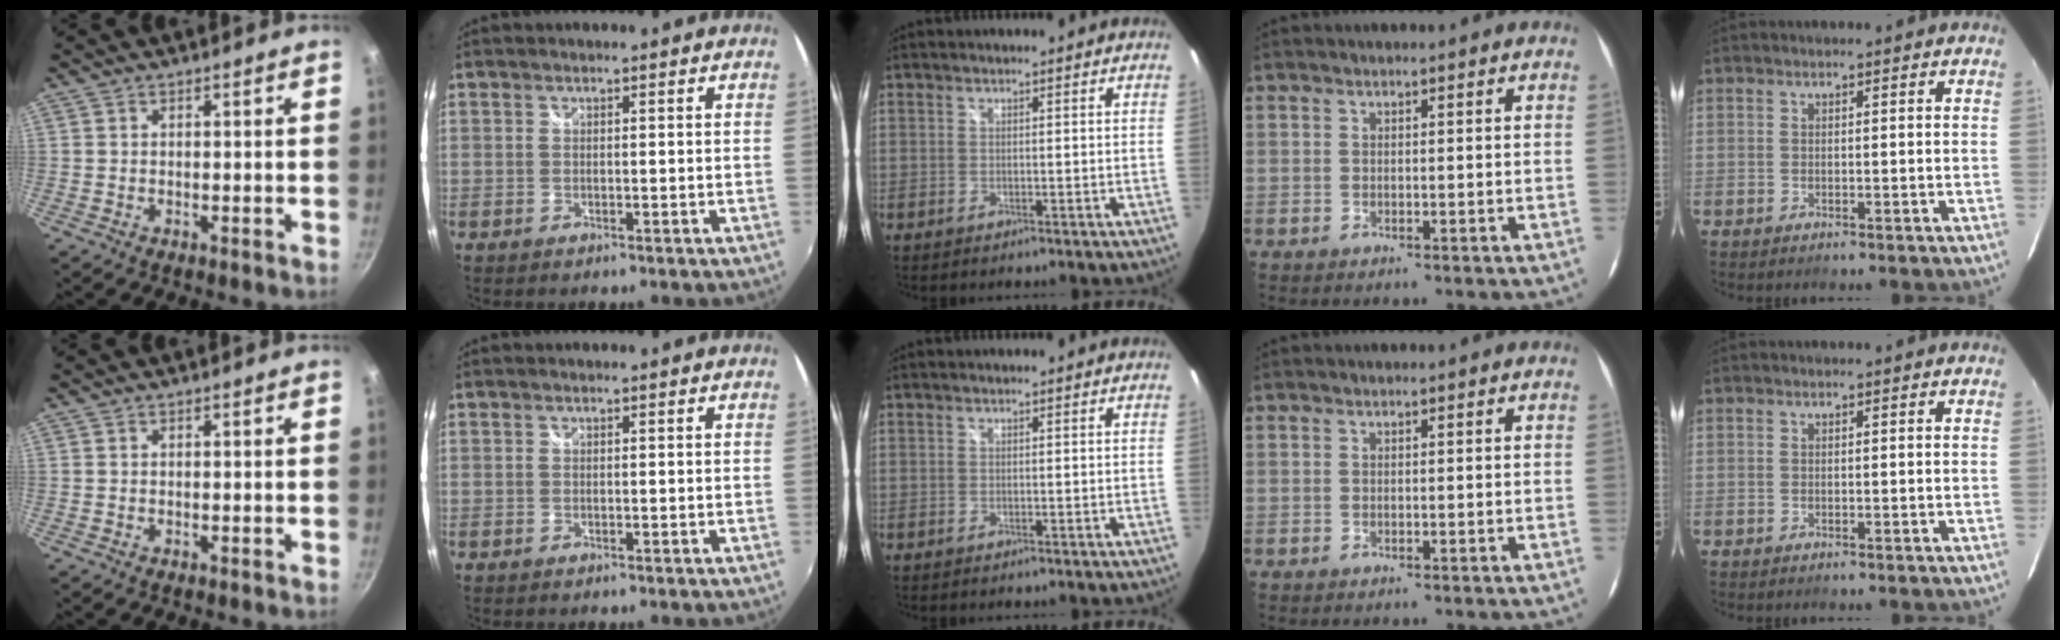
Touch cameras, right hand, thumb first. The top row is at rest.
{}